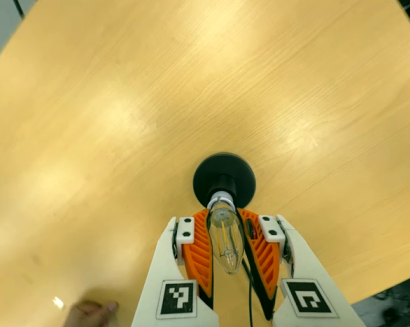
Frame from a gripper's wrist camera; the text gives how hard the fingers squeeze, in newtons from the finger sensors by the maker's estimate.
{"total": 19.6, "left": 19.6, "right": 19.6}